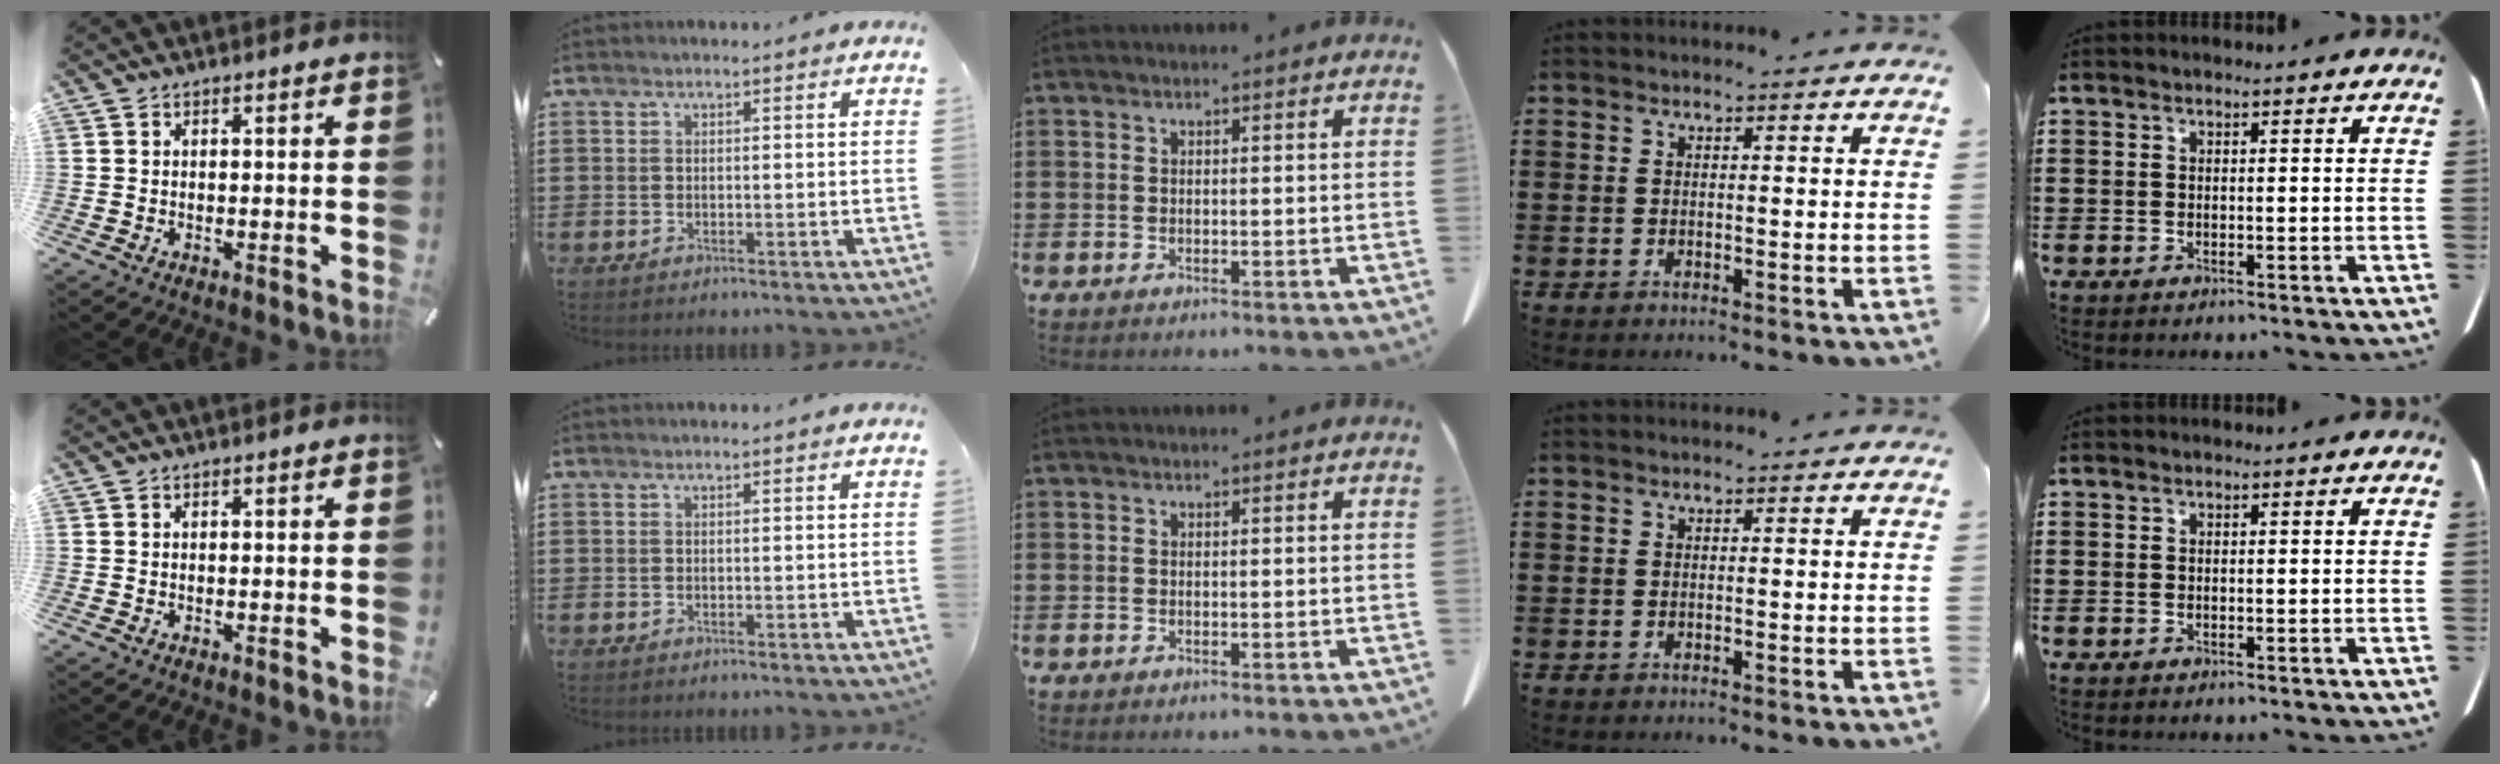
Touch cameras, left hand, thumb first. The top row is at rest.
{}